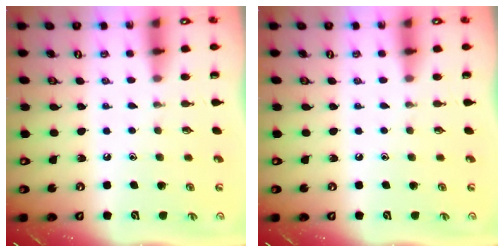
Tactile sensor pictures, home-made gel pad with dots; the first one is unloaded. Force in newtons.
{"total": 0.0}